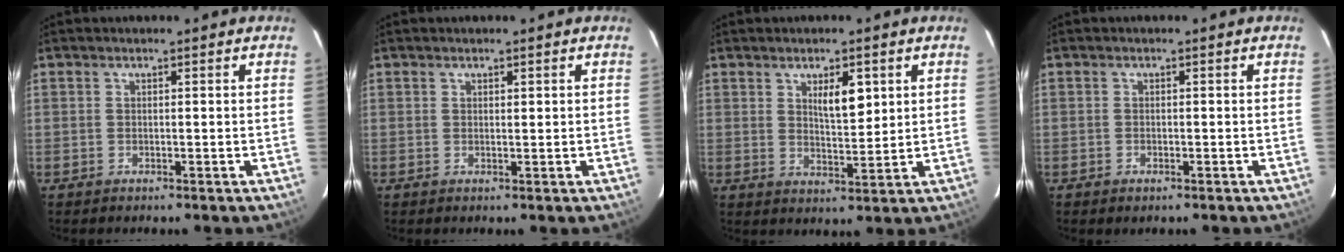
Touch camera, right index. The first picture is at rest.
{"total": 0.9, "force": [0.3, 0.4, 0.7], "torque": [-0.016, -0.001, 0.005]}
{"total": 5.6, "force": [2.2, 1.9, 4.8], "torque": [-0.082, -0.002, 0.042]}
{"total": 1.4, "force": [-0.7, 0.8, 0.9], "torque": [-0.020, 0.000, -0.005]}